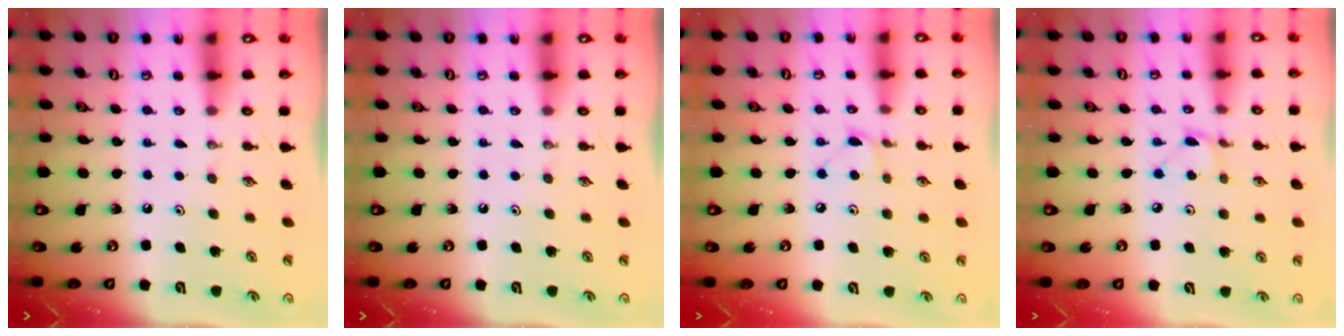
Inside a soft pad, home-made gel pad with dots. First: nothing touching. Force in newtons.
{"total": 0.0}
{"total": 4.7, "press": 4.6, "slide": 0.6}
{"total": 2.5, "press": 2.5, "slide": 0.3}